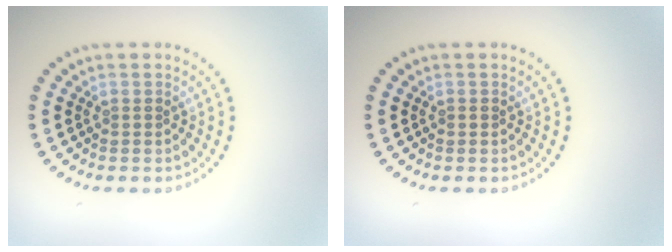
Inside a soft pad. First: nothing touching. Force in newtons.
{"total": 0.5, "press": 0.5, "slide": 0.1}